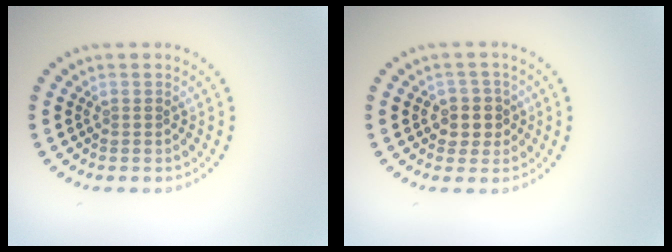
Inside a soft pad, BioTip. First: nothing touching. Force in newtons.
{"total": 2.6, "press": 2.3, "slide": 1.1}